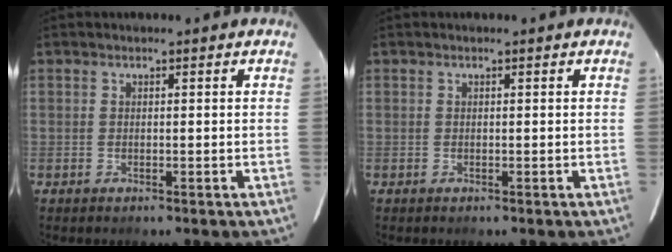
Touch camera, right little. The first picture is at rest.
{"total": 0.0}